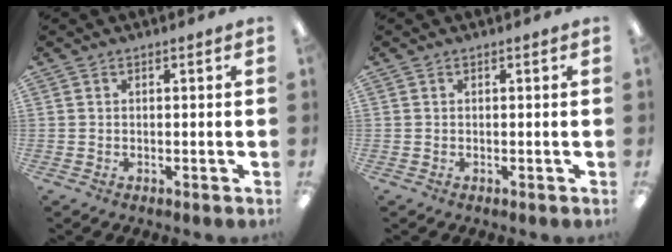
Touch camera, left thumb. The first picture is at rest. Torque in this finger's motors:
{"motor_torque": [0.00, 0.01, 0.00, 0.00, 0.00]}